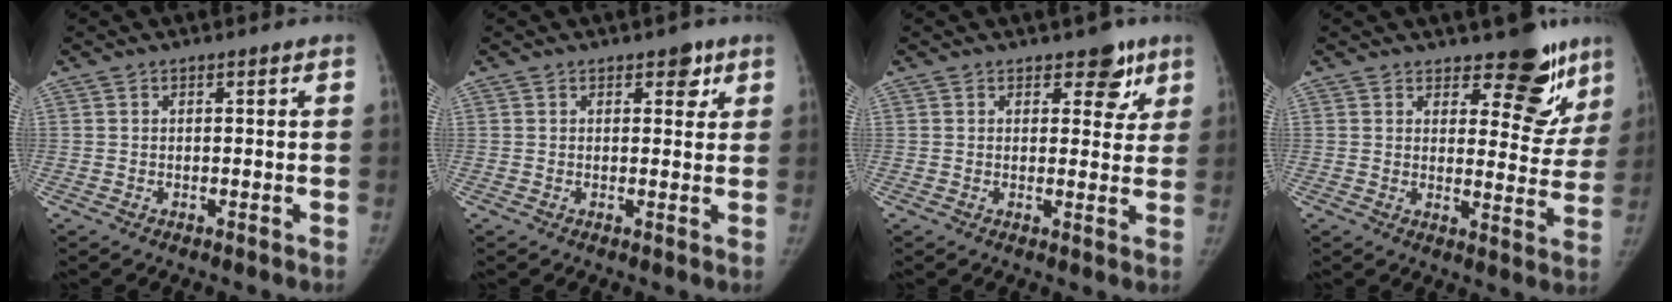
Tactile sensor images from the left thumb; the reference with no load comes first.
{"total": 2.9, "force": [1.6, 1.8, 1.6], "torque": [0.005, -0.005, 0.018]}
{"total": 5.5, "force": [3.2, 3.4, 2.9], "torque": [0.006, -0.012, 0.036]}
{"total": 11.5, "force": [8.4, 5.3, 5.9], "torque": [-0.024, -0.066, 0.106]}